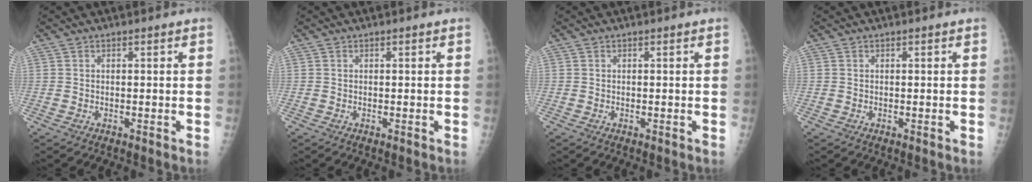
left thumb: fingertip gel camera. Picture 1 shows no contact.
{"total": 0.0}
{"total": 0.0}
{"total": 0.0}